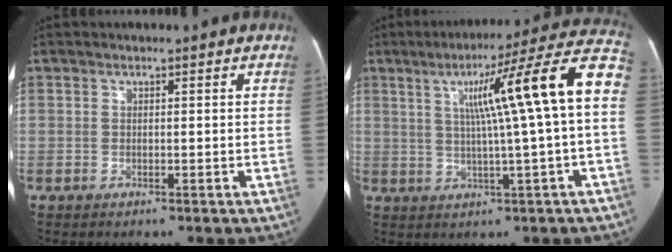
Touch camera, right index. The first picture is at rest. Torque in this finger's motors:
{"motor_torque": [1.22, 0.91, 0.68, 0.12]}